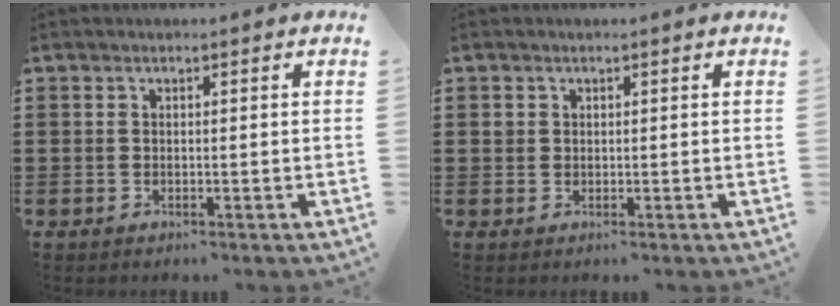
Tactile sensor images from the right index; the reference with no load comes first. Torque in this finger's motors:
{"motor_torque": [0.03, -0.02, 0.00, 0.01]}